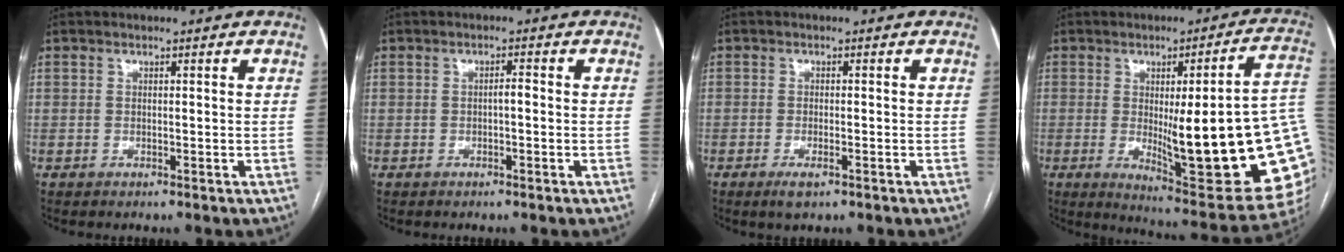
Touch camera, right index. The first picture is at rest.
{"total": 1.3, "force": [-0.3, 0.3, 1.2], "torque": [-0.019, 0.003, -0.005]}
{"total": 2.6, "force": [-1.5, 0.6, 2.0], "torque": [-0.037, -0.003, -0.024]}
{"total": 26.8, "force": [-1.9, 4.1, 26.4], "torque": [-0.259, -0.012, -0.018]}